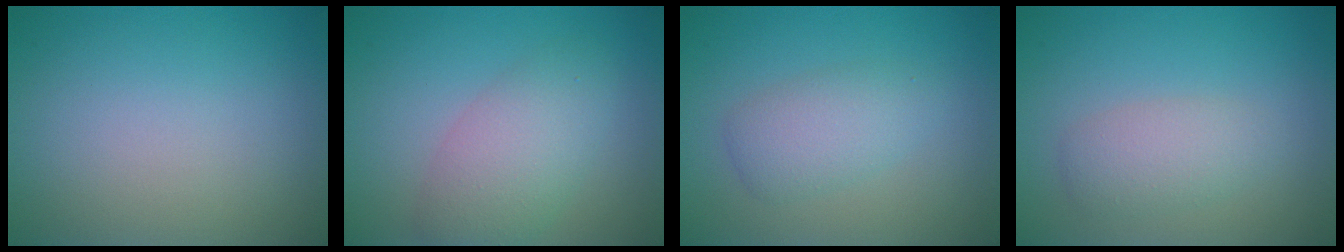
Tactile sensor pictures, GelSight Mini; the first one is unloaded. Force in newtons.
{"total": 4.4, "press": 4.4, "slide": 0.2}
{"total": 3.0, "press": 3.0, "slide": 0.1}
{"total": 2.6, "press": 2.6, "slide": 0.3}